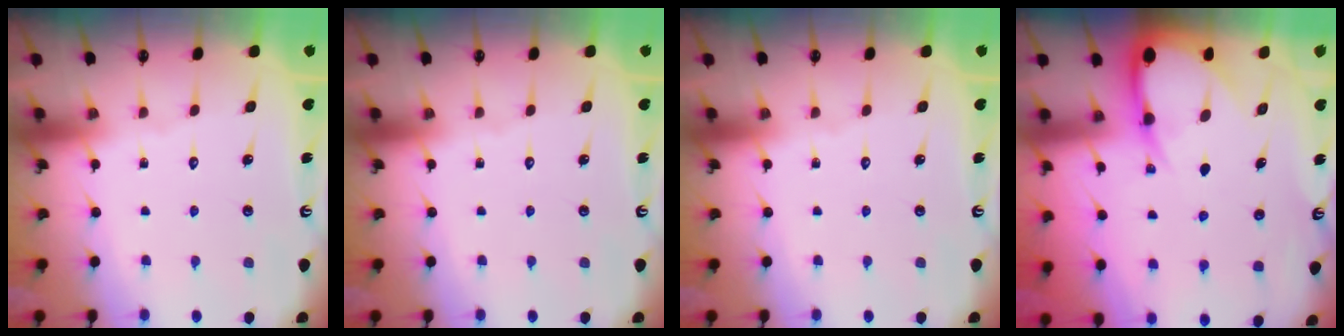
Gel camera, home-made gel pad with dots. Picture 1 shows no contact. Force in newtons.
{"total": 0.0}
{"total": 0.0}
{"total": 7.8, "press": 7.8, "slide": 0.7}